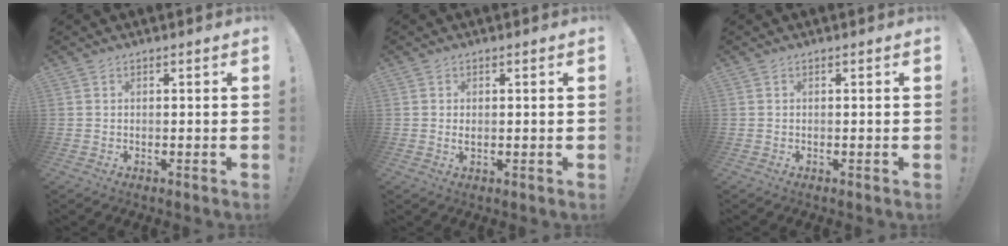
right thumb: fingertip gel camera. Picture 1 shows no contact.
{"total": 0.8, "force": [0.2, 0.4, 0.6], "torque": [-0.005, -0.001, 0.002]}
{"total": 0.0}